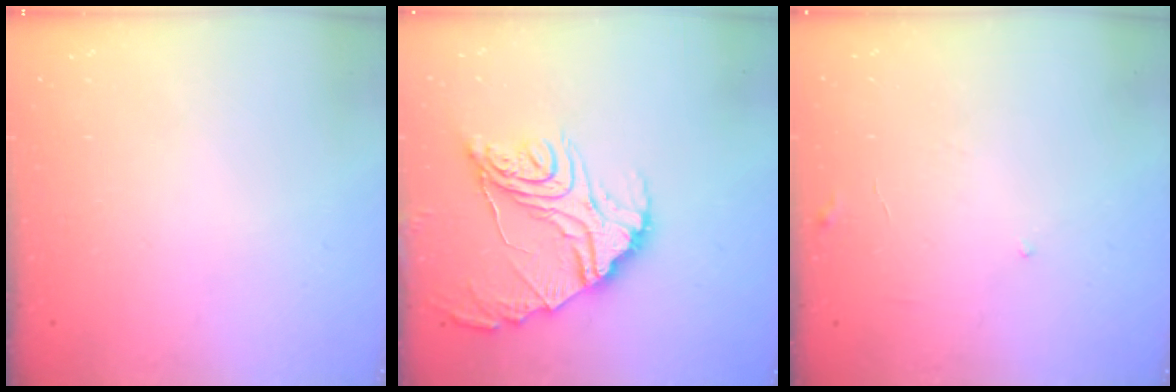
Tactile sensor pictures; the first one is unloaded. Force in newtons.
{"total": 17.8, "press": 17.7, "slide": 2.0}
{"total": 6.7, "press": 6.7, "slide": 0.4}